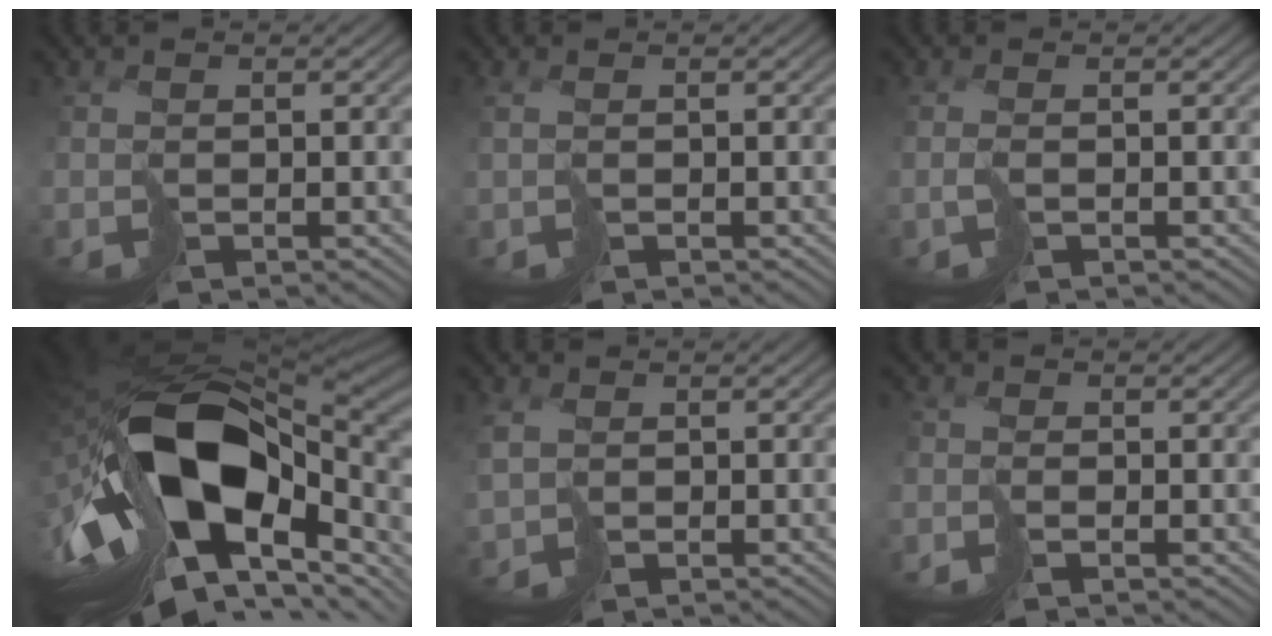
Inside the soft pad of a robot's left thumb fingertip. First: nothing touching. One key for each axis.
{"total": 1.7, "fx": -0.3, "fy": 0.7, "fz": 1.6, "tx": -0.036, "ty": 0.002, "tz": -0.003}
{"total": 1.2, "fx": -0.4, "fy": -0.3, "fz": 1.1, "tx": -0.023, "ty": 0.009, "tz": -0.001}
{"total": 20.5, "fx": -4.1, "fy": 11.2, "fz": 16.7, "tx": -0.328, "ty": -0.031, "tz": -0.057}
{"total": 3.2, "fx": -0.1, "fy": 2.3, "fz": 2.2, "tx": -0.055, "ty": 0.000, "tz": -0.003}
{"total": 1.4, "fx": -1.4, "fy": 0.1, "fz": 0.2, "tx": 0.011, "ty": 0.011, "tz": -0.030}